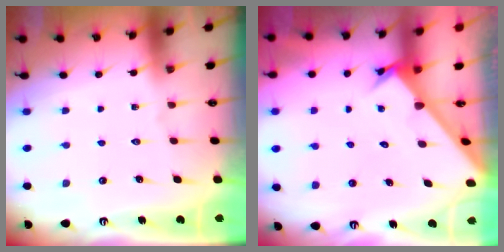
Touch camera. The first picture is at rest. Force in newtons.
{"total": 2.4, "press": 2.4, "slide": 0.1}